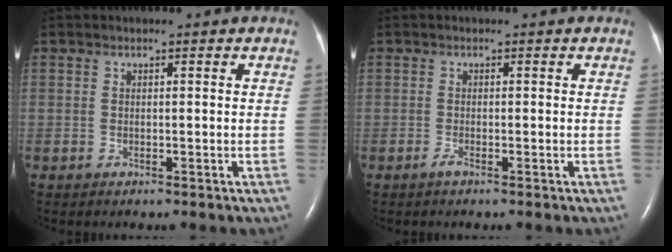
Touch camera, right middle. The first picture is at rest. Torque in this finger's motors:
{"motor_torque": [0.12, 0.05, 0.06, 0.04]}